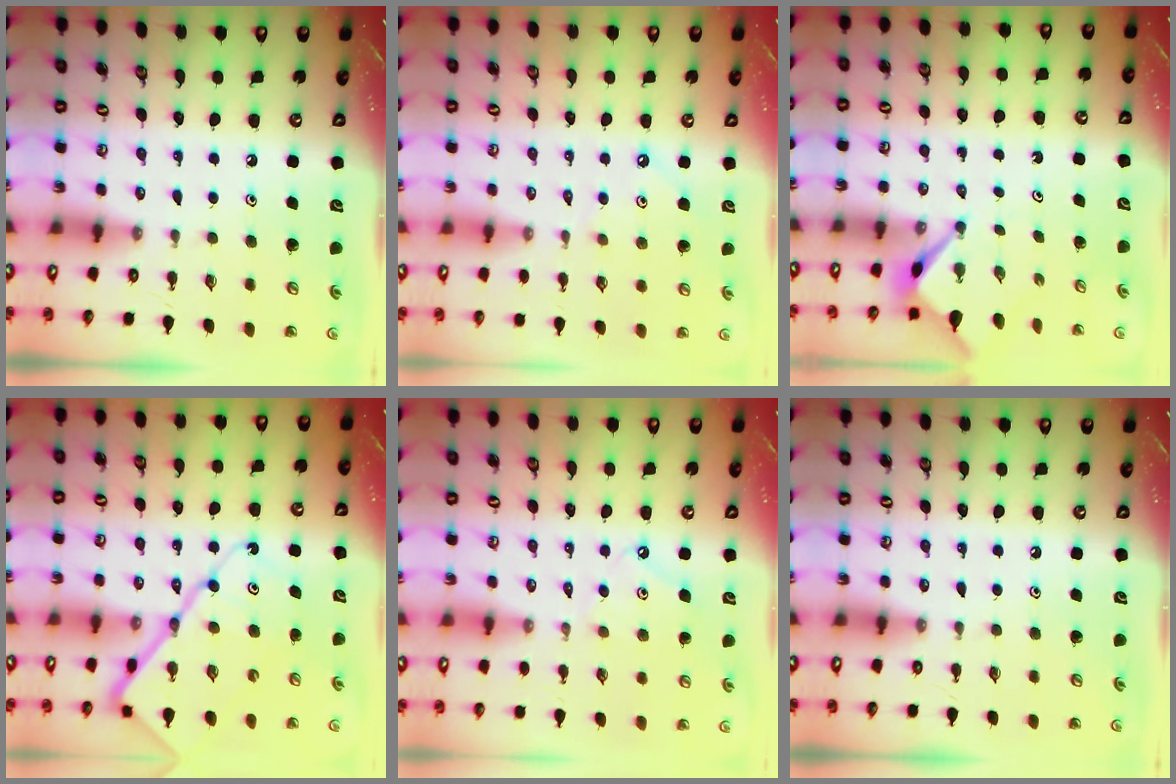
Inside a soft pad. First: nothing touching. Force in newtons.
{"total": 1.0, "press": 0.9, "slide": 0.3}
{"total": 2.9, "press": 2.9, "slide": 0.2}
{"total": 16.1, "press": 16.0, "slide": 1.7}
{"total": 6.2, "press": 6.2, "slide": 0.8}
{"total": 0.0}